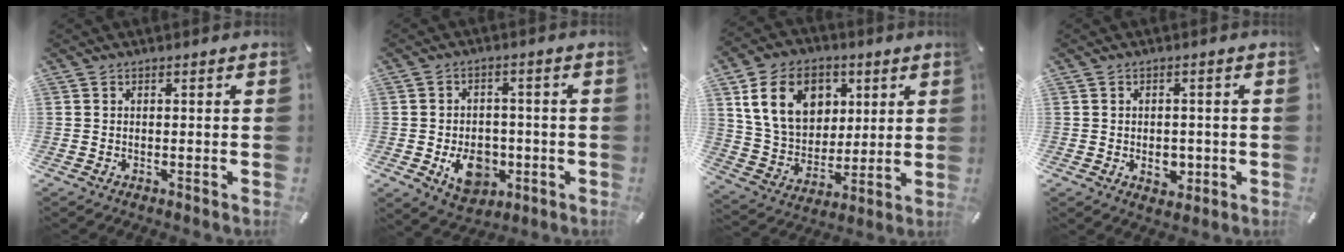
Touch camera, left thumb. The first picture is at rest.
{"total": 10.4, "force": [-2.8, 7.9, 6.2], "torque": [-0.085, 0.011, -0.045]}
{"total": 16.2, "force": [5.6, 12.6, 8.6], "torque": [-0.176, -0.002, 0.105]}
{"total": 4.4, "force": [-0.9, 3.4, 2.7], "torque": [-0.021, -0.005, -0.017]}